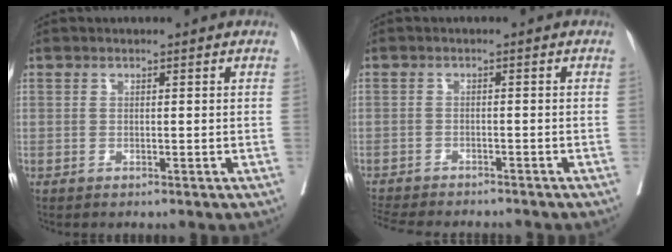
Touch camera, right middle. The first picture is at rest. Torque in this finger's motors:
{"motor_torque": [0.97, -1.17, 0.09, 0.03]}